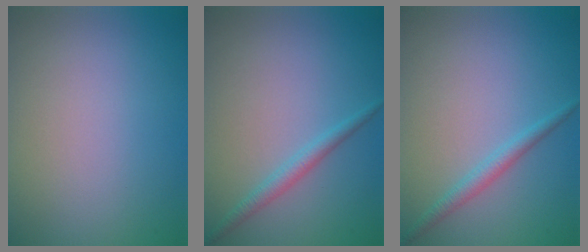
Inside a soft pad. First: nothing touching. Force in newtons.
{"total": 1.7, "press": 1.7, "slide": 0.1}
{"total": 1.7, "press": 1.7, "slide": 0.1}